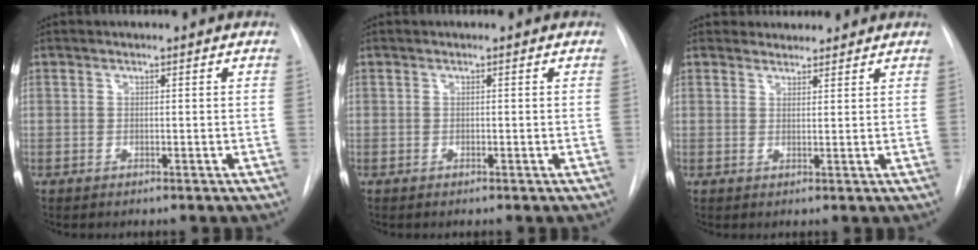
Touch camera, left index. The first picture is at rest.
{"total": 0.0}
{"total": 3.5, "force": [3.2, 1.3, -0.2], "torque": [0.010, 0.020, 0.046]}